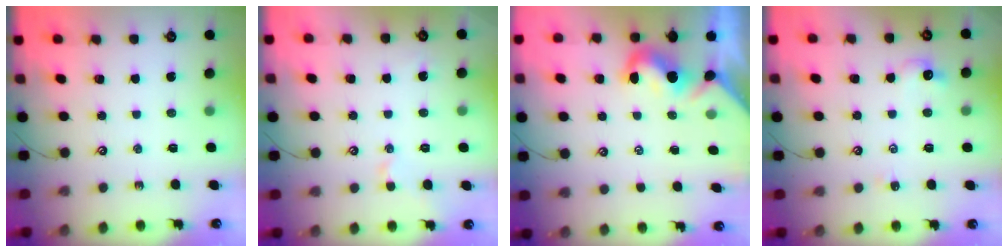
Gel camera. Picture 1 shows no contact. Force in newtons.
{"total": 1.0, "press": 0.9, "slide": 0.5}
{"total": 1.8, "press": 1.8, "slide": 0.6}
{"total": 2.7, "press": 2.6, "slide": 0.5}